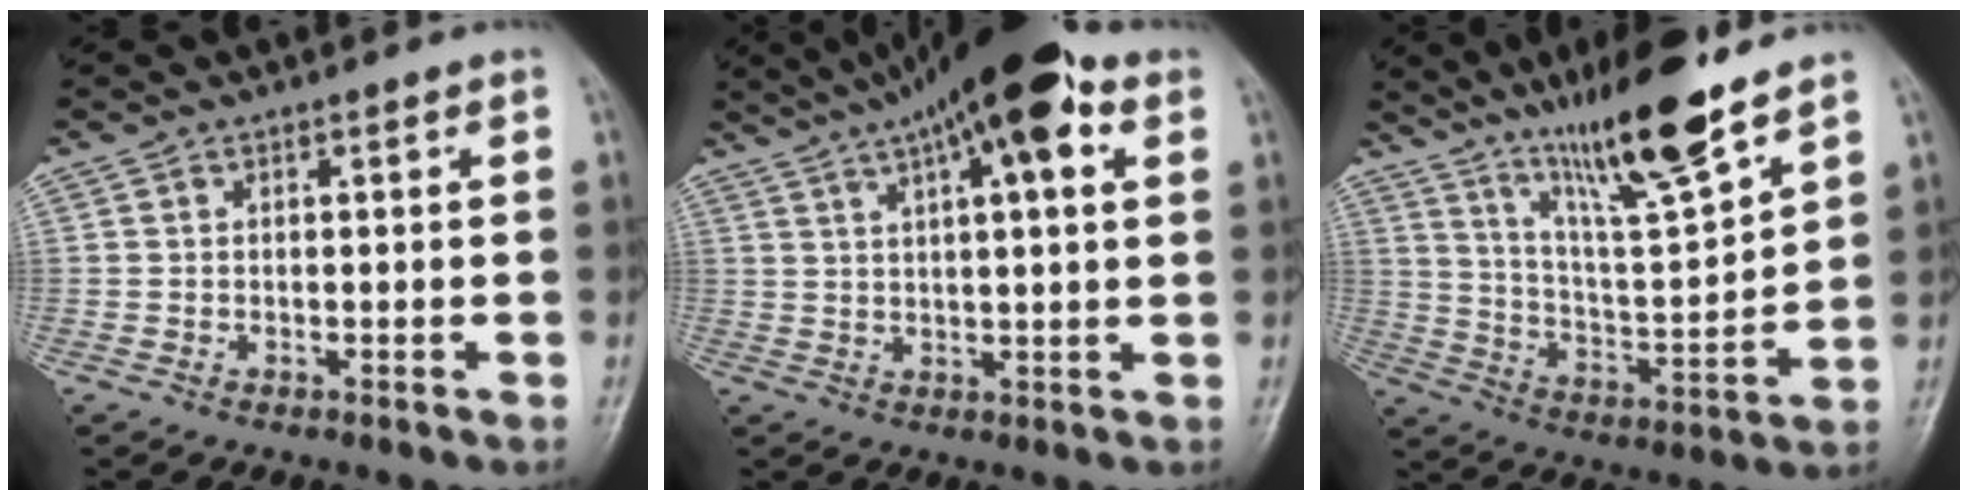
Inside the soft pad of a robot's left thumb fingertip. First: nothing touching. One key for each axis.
{"total": 16.7, "fx": 8.6, "fy": 4.8, "fz": 13.5, "tx": -0.209, "ty": 0.013, "tz": 0.133}
{"total": 17.2, "fx": 12.3, "fy": 2.0, "fz": 11.8, "tx": -0.186, "ty": -0.069, "tz": 0.219}